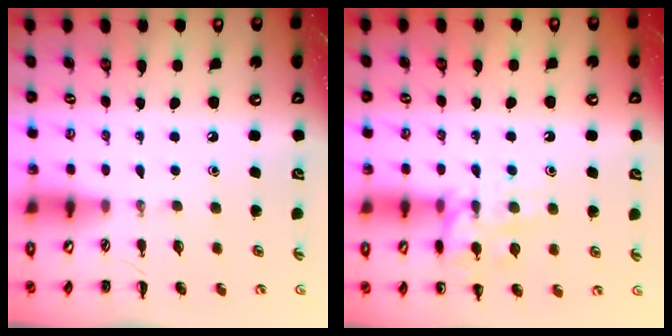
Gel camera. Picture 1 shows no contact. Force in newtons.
{"total": 12.6, "press": 12.6, "slide": 0.6}